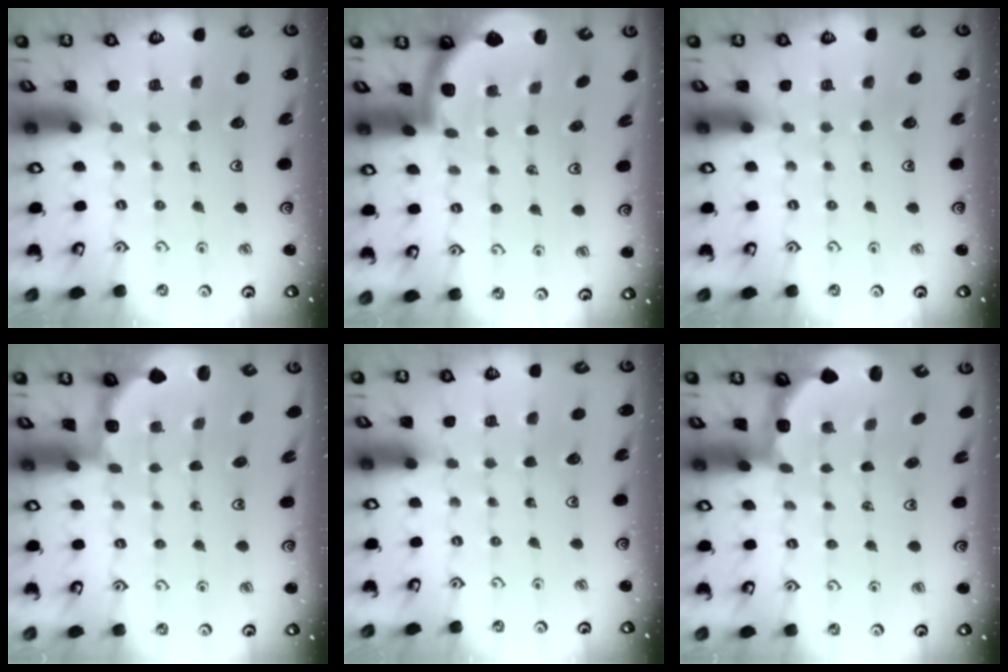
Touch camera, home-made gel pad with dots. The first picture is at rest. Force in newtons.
{"total": 1.8, "press": 1.8, "slide": 0.3}
{"total": 0.0}
{"total": 1.9, "press": 1.8, "slide": 0.7}
{"total": 0.0}
{"total": 3.0, "press": 2.0, "slide": 2.2}